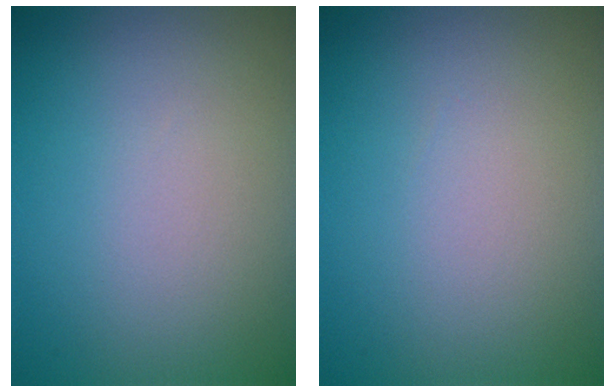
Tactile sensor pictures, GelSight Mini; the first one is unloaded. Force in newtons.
{"total": 0.0}